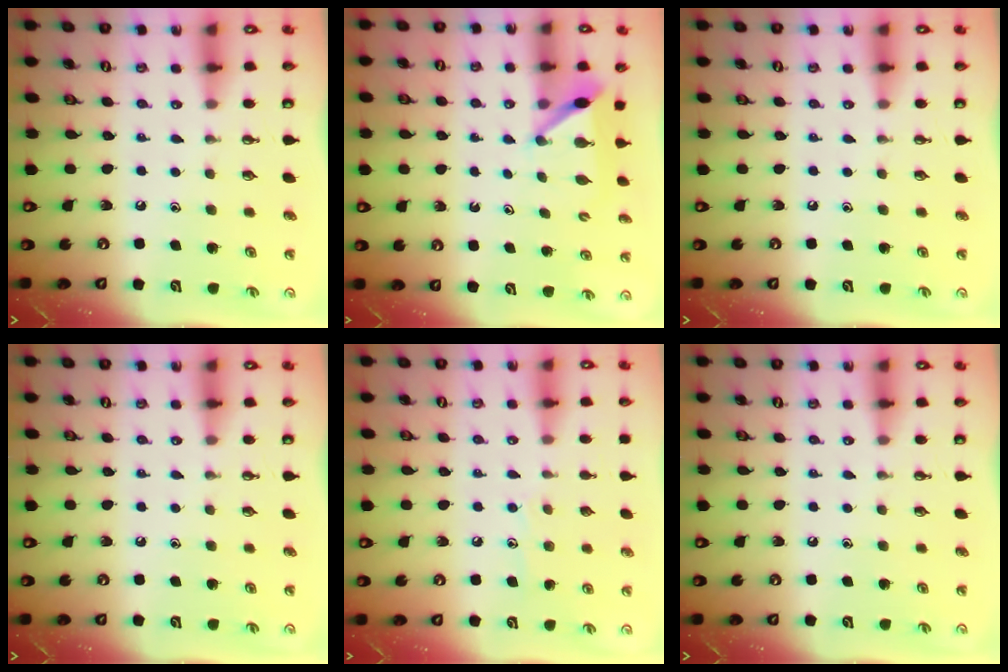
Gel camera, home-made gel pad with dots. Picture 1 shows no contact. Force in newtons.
{"total": 6.1, "press": 6.1, "slide": 0.7}
{"total": 0.0}
{"total": 0.0}
{"total": 7.4, "press": 7.4, "slide": 0.7}
{"total": 0.0}